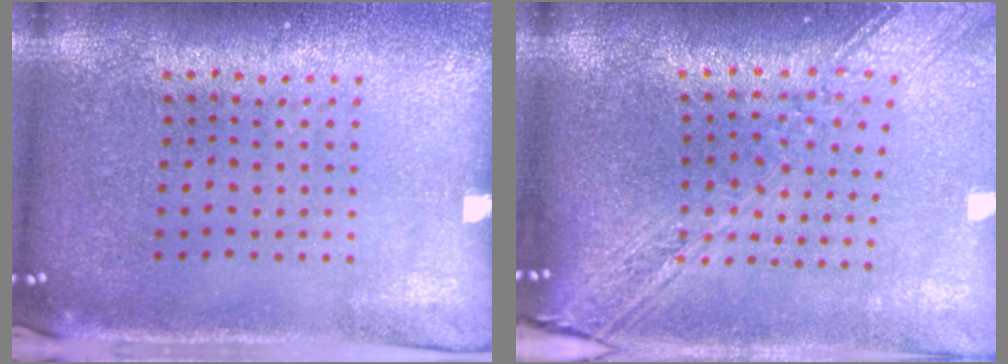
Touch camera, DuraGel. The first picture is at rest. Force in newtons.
{"total": 2.9, "press": 2.3, "slide": 1.9}